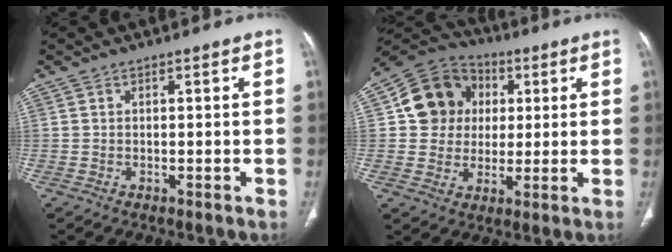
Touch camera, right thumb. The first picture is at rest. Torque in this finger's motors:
{"motor_torque": [-0.73, 1.16, 0.04, -0.04, 0.24]}